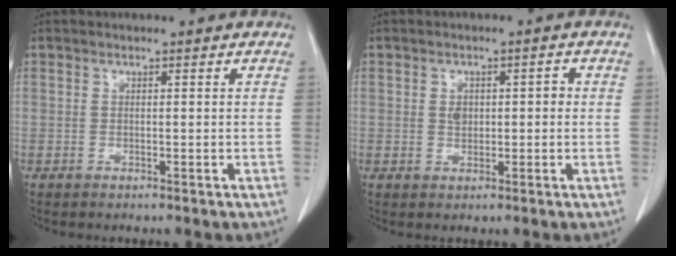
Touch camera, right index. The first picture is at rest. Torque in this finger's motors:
{"motor_torque": [0.06, -0.01, 0.01, 0.01]}